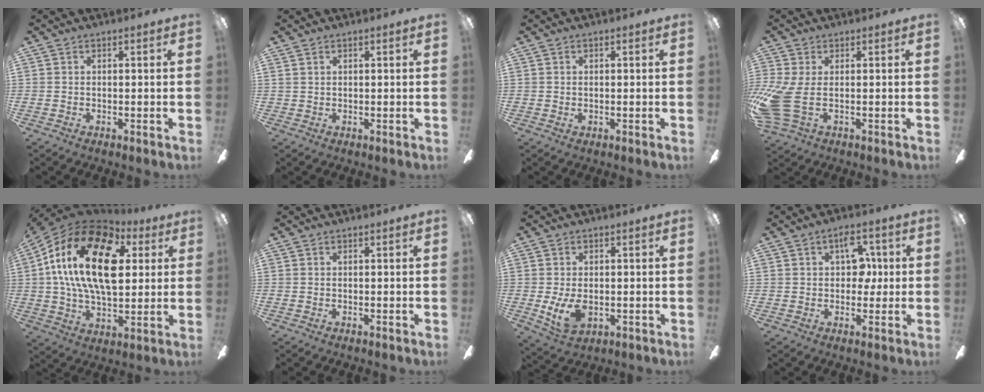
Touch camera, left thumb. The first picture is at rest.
{"total": 0.9, "force": [0.8, 0.5, 0.0], "torque": [-0.002, 0.001, 0.015]}
{"total": 0.6, "force": [0.1, 0.5, 0.3], "torque": [-0.006, 0.003, 0.002]}
{"total": 10.2, "force": [-1.0, 5.1, 8.7], "torque": [-0.198, -0.018, -0.015]}
{"total": 23.6, "force": [6.7, 13.3, 18.3], "torque": [-0.353, 0.000, 0.109]}
{"total": 0.0}
{"total": 7.7, "force": [-1.1, 5.0, 5.8], "torque": [-0.125, -0.006, -0.019]}
{"total": 8.5, "force": [2.4, 5.4, 6.1], "torque": [-0.075, -0.001, 0.035]}